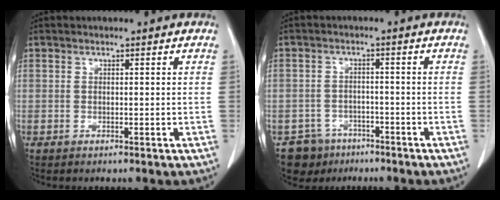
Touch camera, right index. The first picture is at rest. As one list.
[{"total": 5.6, "force": [-3.9, 4.1, 0.0], "torque": [0.000, 0.007, -0.059]}]